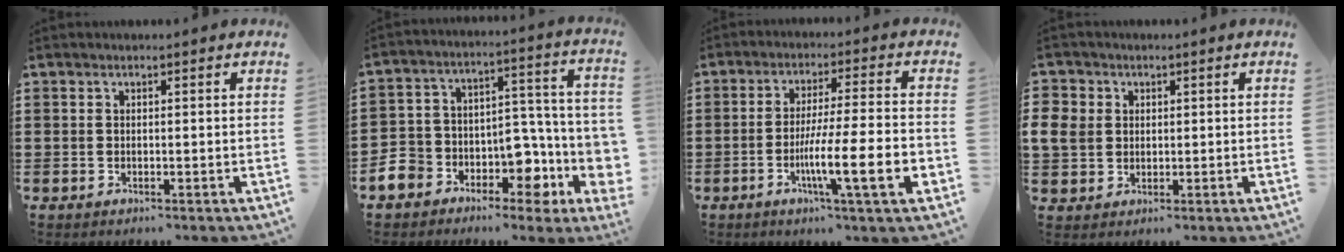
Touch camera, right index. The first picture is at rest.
{"total": 8.8, "force": [-3.9, 7.0, 3.7], "torque": [-0.072, -0.007, -0.062]}
{"total": 11.8, "force": [-3.9, 1.2, 11.1], "torque": [-0.210, -0.015, -0.073]}
{"total": 4.5, "force": [0.8, 4.1, 1.6], "torque": [-0.060, 0.007, 0.010]}